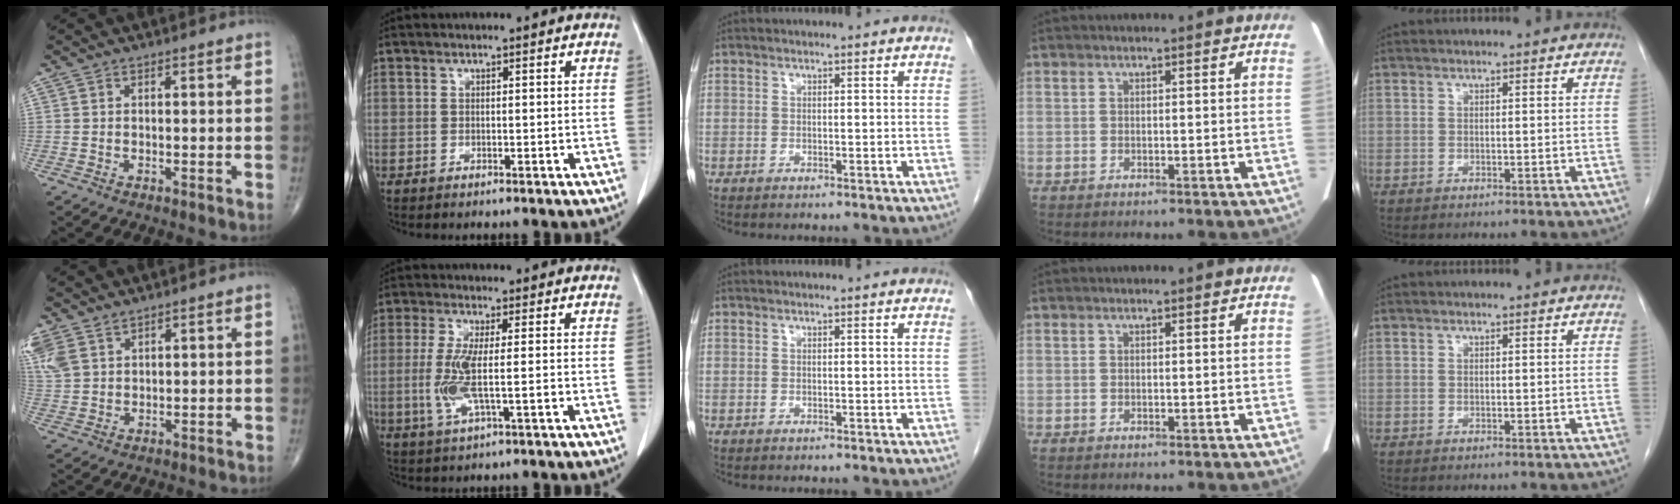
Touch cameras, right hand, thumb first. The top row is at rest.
{"thumb": {"total": 8.0, "force": [5.0, 4.8, 4.1], "torque": [-0.107, -0.004, 0.111]}, "index": {"total": 6.1, "force": [-1.0, 0.7, 6.0], "torque": [-0.133, -0.009, -0.017]}}